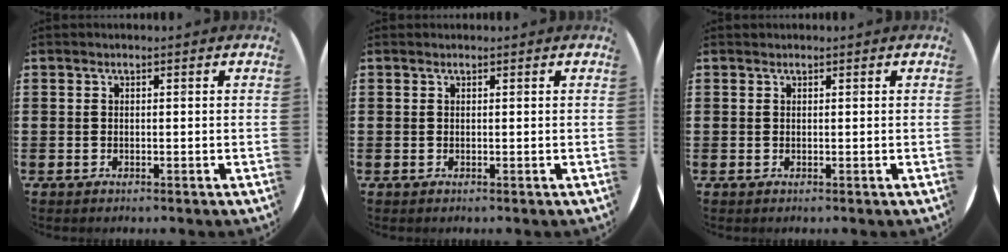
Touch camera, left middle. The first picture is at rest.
{"total": 0.0}
{"total": 0.0}